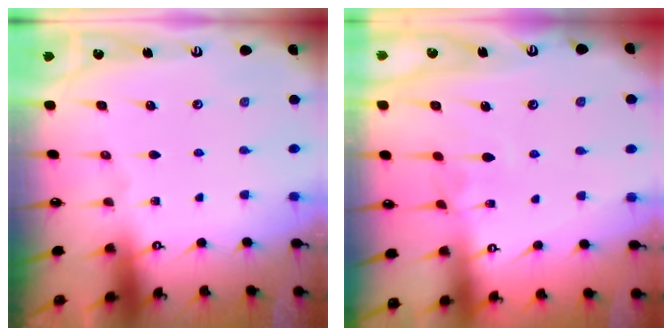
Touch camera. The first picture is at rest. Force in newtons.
{"total": 3.7, "press": 3.7, "slide": 0.3}